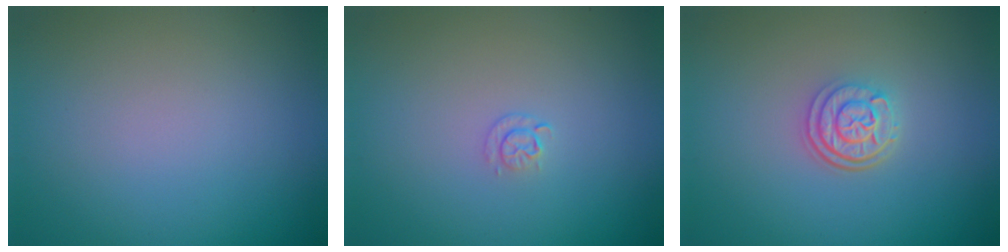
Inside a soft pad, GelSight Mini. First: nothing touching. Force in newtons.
{"total": 0.9, "press": 0.6, "slide": 0.6}
{"total": 3.0, "press": 2.4, "slide": 1.7}